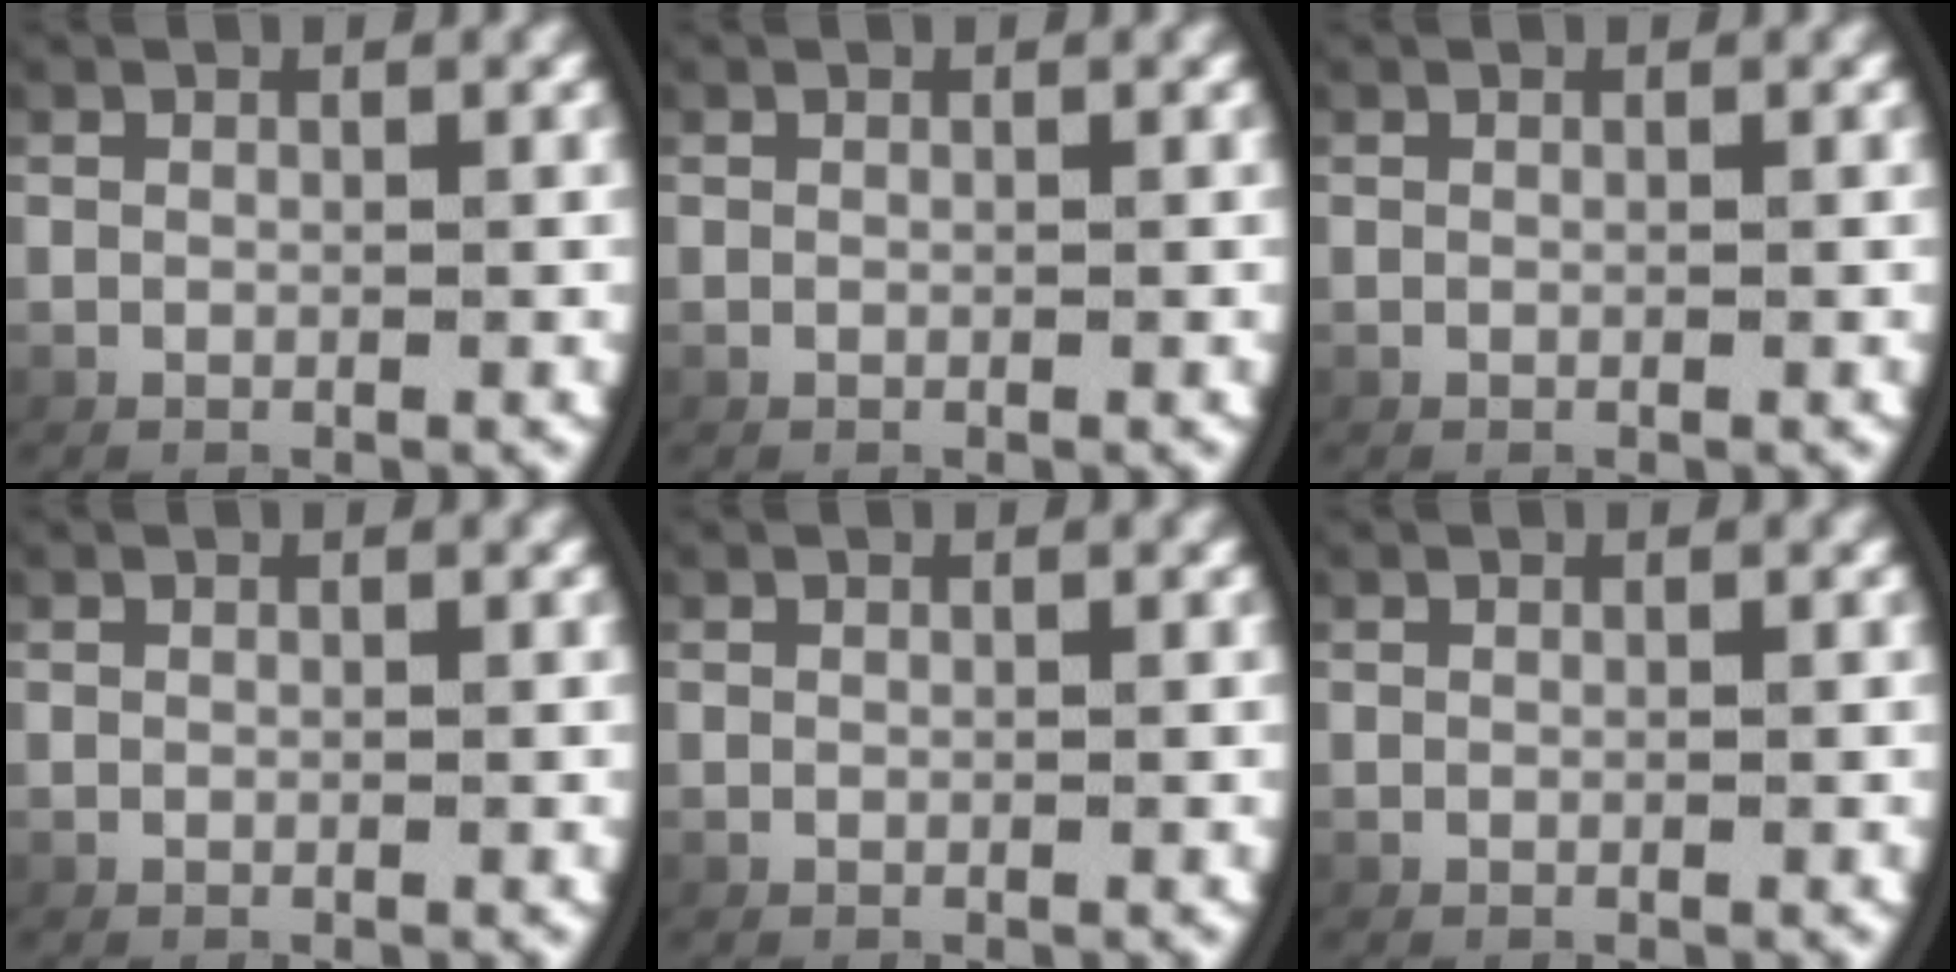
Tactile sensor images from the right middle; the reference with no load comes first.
{"total": 0.0}
{"total": 0.0}
{"total": 0.0}
{"total": 0.0}
{"total": 0.0}